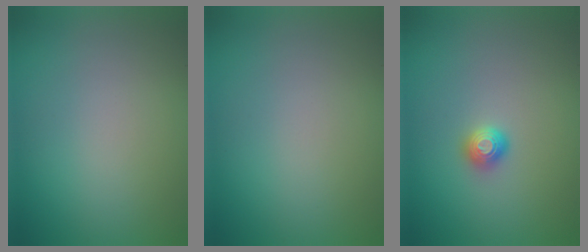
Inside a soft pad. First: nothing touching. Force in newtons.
{"total": 0.0}
{"total": 1.3, "press": 1.2, "slide": 0.5}